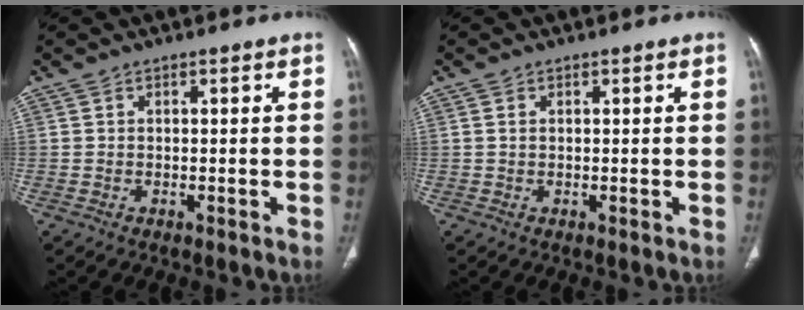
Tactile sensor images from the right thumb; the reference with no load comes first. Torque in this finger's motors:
{"motor_torque": [-0.39, -0.39, -0.25, -0.20, -0.05]}